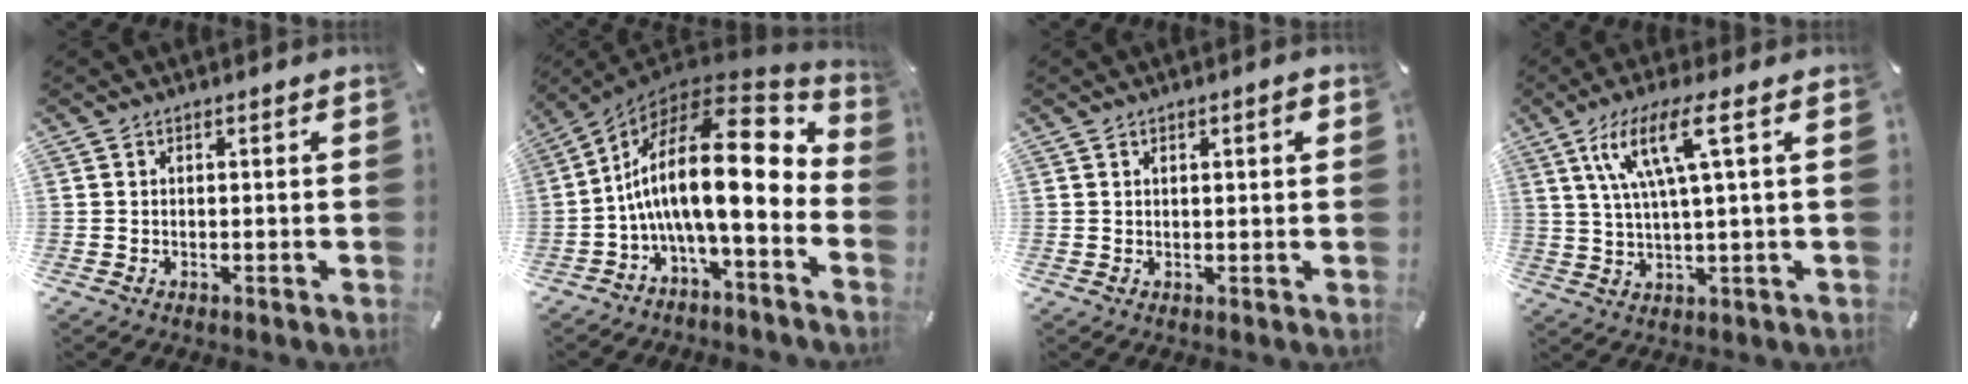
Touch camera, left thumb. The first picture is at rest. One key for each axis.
{"total": 23.3, "fx": 2.3, "fy": 8.1, "fz": 21.8, "tx": -0.400, "ty": -0.046, "tz": 0.033}
{"total": 1.8, "fx": 0.8, "fy": 0.5, "fz": 1.6, "tx": -0.031, "ty": 0.004, "tz": 0.011}
{"total": 12.3, "fx": 4.4, "fy": 1.9, "fz": 11.3, "tx": -0.226, "ty": 0.004, "tz": 0.074}